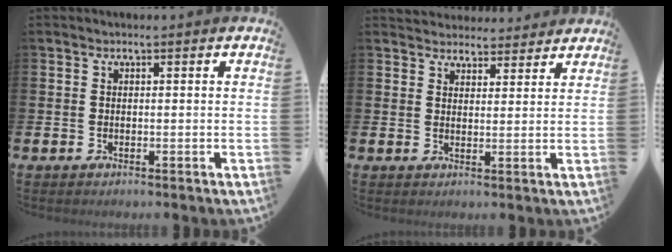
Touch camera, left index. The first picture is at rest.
{"total": 3.7, "force": [3.5, 1.0, -0.3], "torque": [-0.004, -0.017, 0.065]}